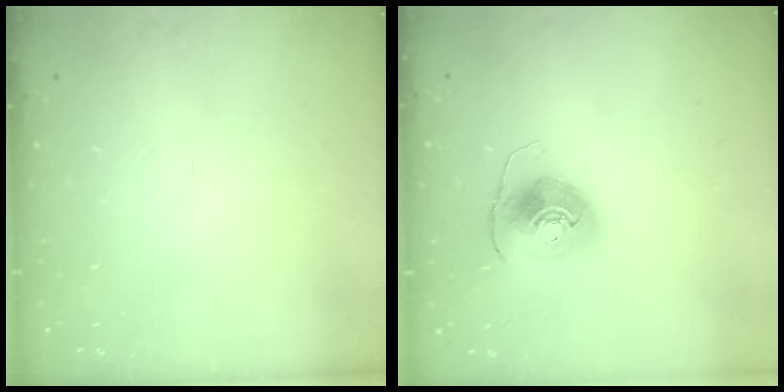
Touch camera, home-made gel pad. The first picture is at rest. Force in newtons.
{"total": 8.3, "press": 8.3, "slide": 0.5}